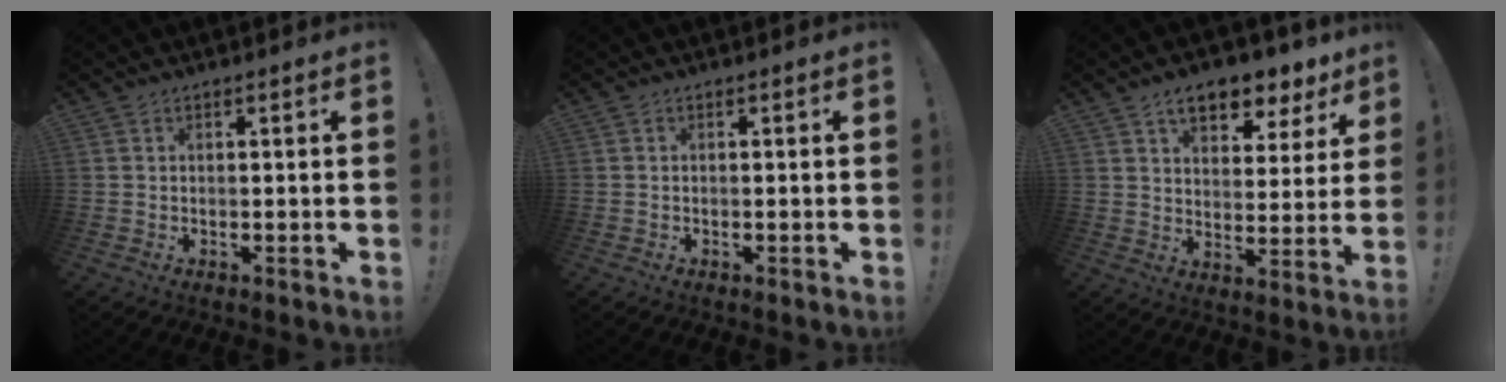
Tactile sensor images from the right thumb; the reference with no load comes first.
{"total": 0.0}
{"total": 10.5, "force": [7.1, 5.1, 5.9], "torque": [-0.084, -0.046, 0.124]}